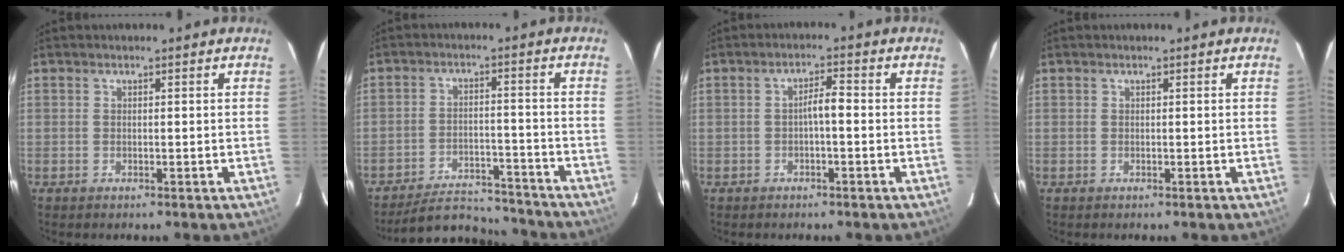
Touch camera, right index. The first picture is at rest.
{"total": 9.7, "force": [-9.4, 2.2, 0.4], "torque": [0.000, 0.015, -0.143]}
{"total": 2.8, "force": [-0.5, 0.6, 2.7], "torque": [-0.042, 0.008, -0.009]}
{"total": 0.0}